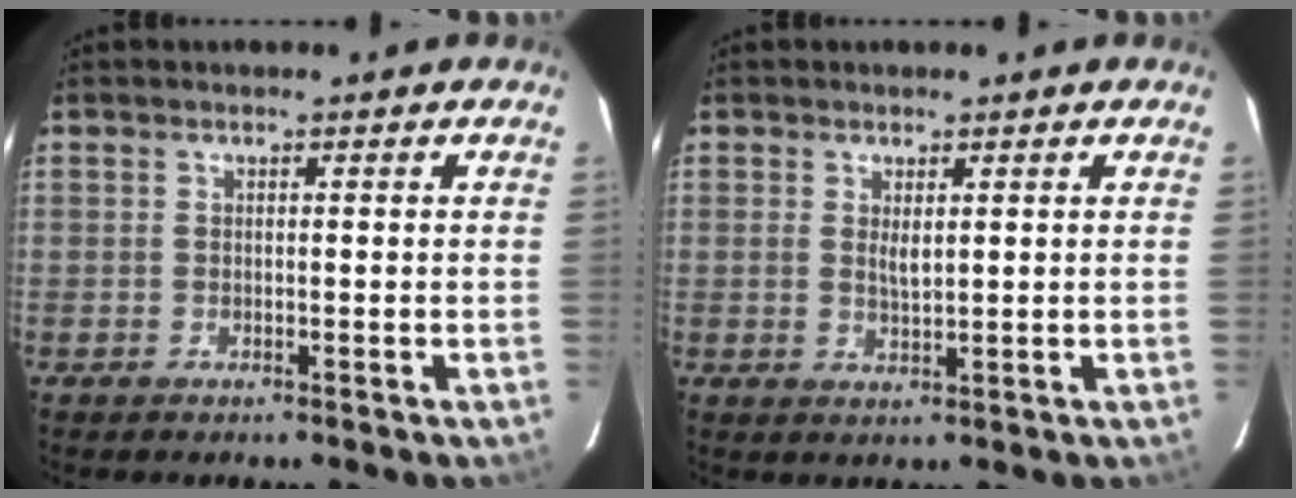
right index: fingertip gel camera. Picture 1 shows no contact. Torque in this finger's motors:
{"motor_torque": [-0.08, 0.09, -0.03, 0.03]}